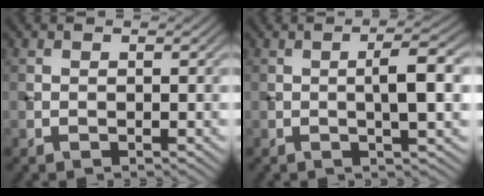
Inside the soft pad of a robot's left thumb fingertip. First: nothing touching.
{"total": 4.4, "force": [-0.2, 0.7, 4.3], "torque": [-0.071, 0.008, -0.008]}